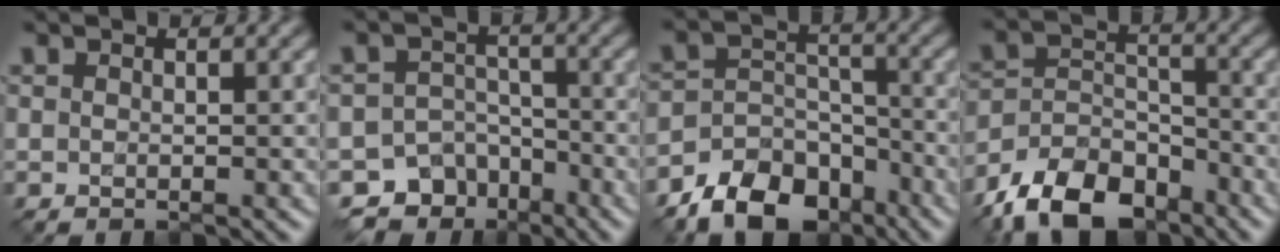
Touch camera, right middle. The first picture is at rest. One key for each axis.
{"total": 7.5, "fx": -5.4, "fy": 5.2, "fz": 0.7, "tx": 0.011, "ty": 0.001, "tz": -0.079}
{"total": 7.6, "fx": -5.8, "fy": 4.1, "fz": 2.7, "tx": -0.037, "ty": 0.002, "tz": -0.107}
{"total": 9.5, "fx": -7.5, "fy": 4.6, "fz": 3.6, "tx": -0.057, "ty": 0.001, "tz": -0.135}